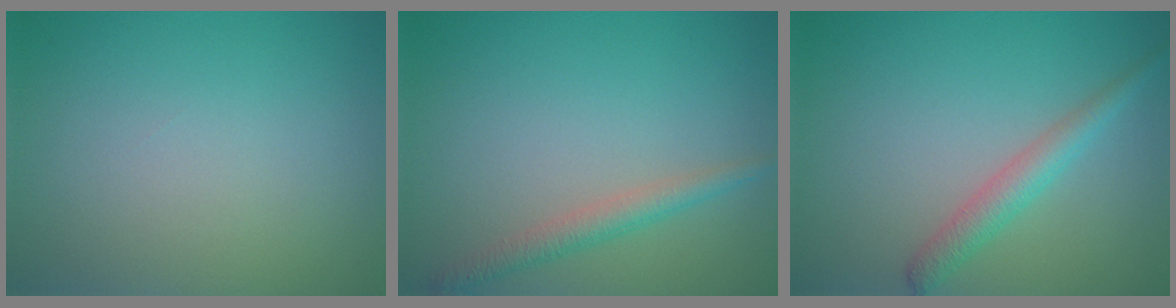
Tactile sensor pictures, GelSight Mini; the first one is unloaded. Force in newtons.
{"total": 2.2, "press": 2.2, "slide": 0.1}
{"total": 2.5, "press": 2.5, "slide": 0.1}